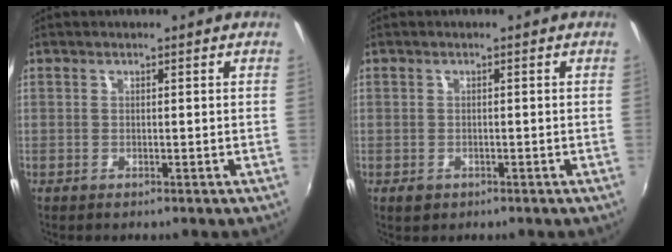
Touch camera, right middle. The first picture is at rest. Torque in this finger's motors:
{"motor_torque": [0.37, -0.26, 0.03, 0.00]}